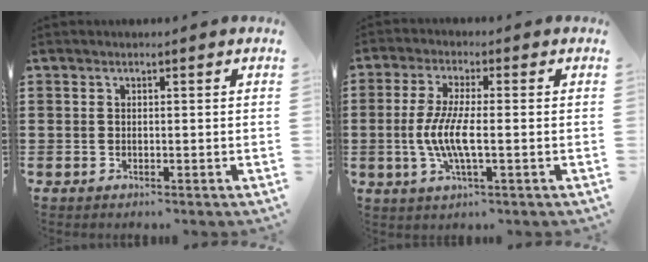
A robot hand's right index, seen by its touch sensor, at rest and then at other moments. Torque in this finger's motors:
{"motor_torque": [1.75, -0.39, 0.75, 0.21]}